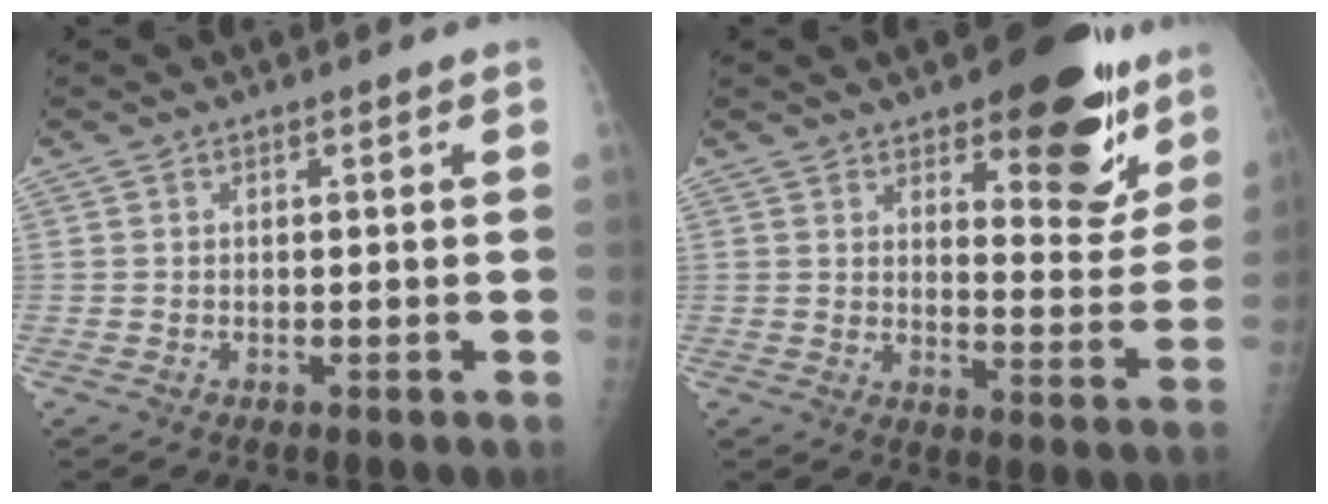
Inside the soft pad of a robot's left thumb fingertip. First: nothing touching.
{"total": 17.0, "force": [10.2, 7.0, 11.7], "torque": [-0.089, -0.067, 0.141]}